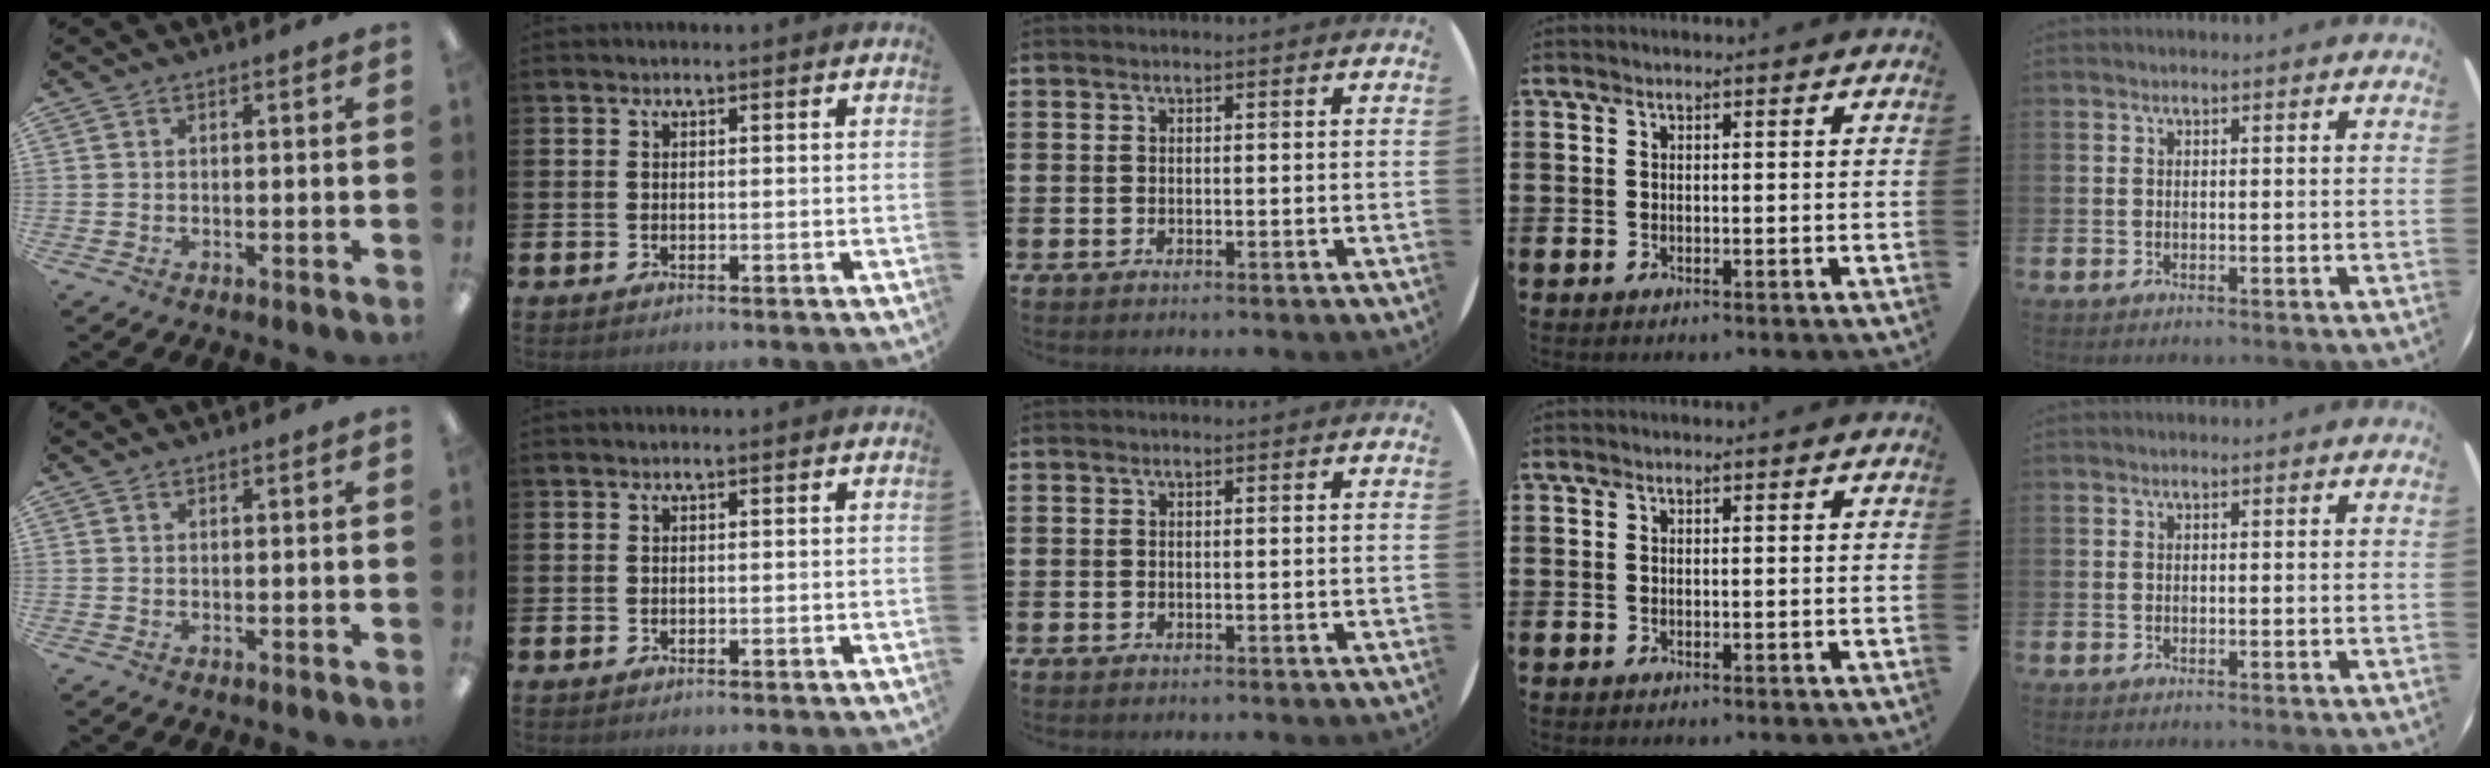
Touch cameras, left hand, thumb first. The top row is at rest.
{"thumb": {"total": 0.7, "force": [0.6, 0.4, 0.1], "torque": [-0.001, 0.001, 0.012]}}